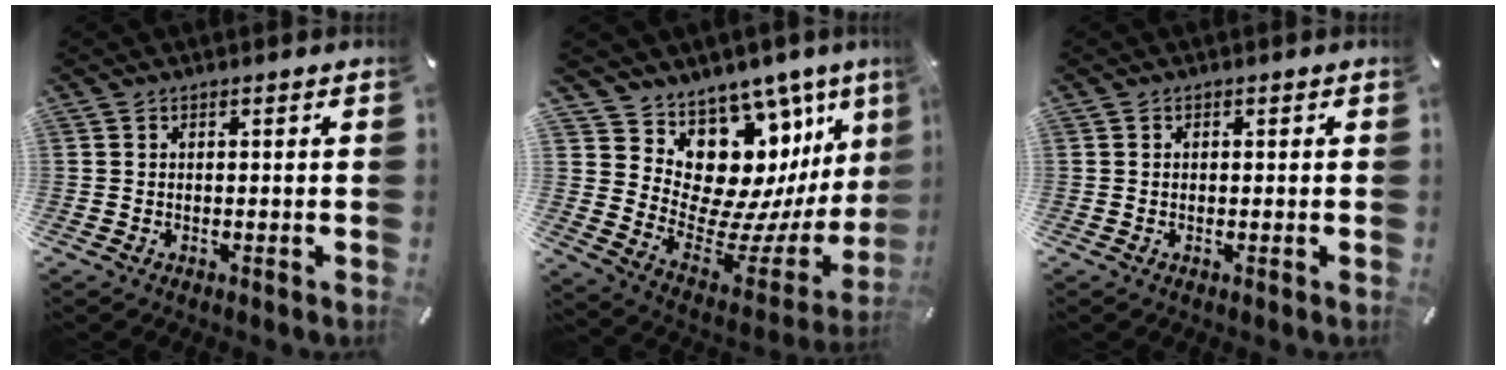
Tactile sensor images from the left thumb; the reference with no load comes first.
{"total": 14.8, "force": [7.6, 10.6, 7.0], "torque": [-0.088, -0.109, 0.152]}
{"total": 0.6, "force": [0.0, 0.6, 0.3], "torque": [-0.005, 0.003, -0.001]}